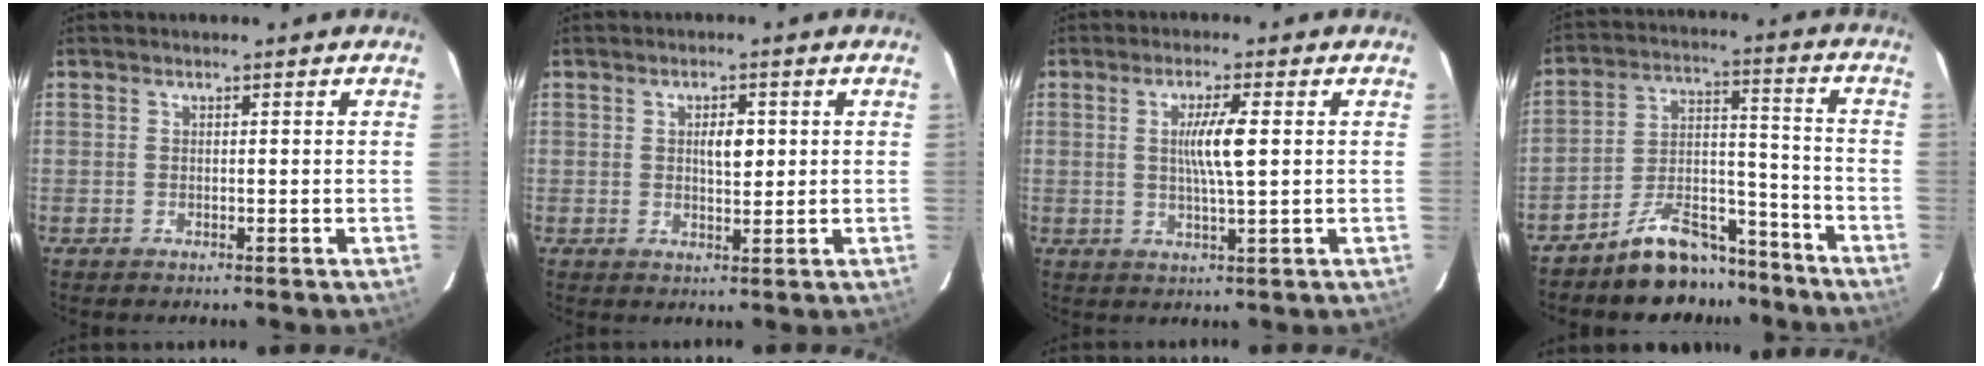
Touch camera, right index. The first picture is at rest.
{"total": 3.4, "force": [0.7, 1.3, 3.1], "torque": [-0.050, 0.001, 0.012]}
{"total": 5.6, "force": [0.8, -0.1, 5.5], "torque": [-0.101, -0.003, 0.014]}
{"total": 10.7, "force": [-9.1, 4.0, 3.9], "torque": [-0.071, 0.034, -0.158]}